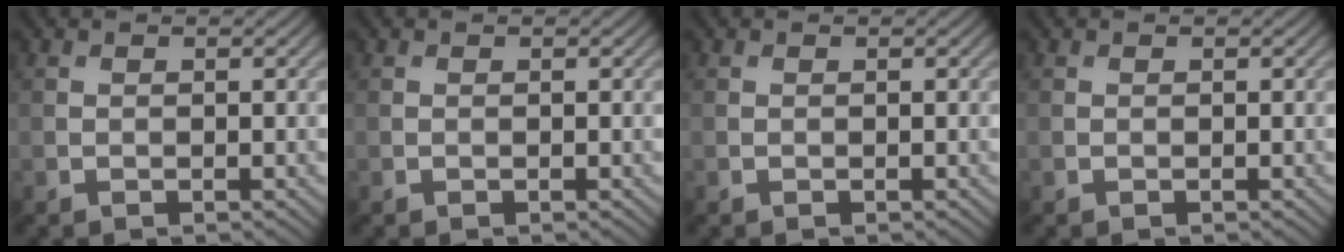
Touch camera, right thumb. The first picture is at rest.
{"total": 0.0}
{"total": 0.0}
{"total": 0.0}